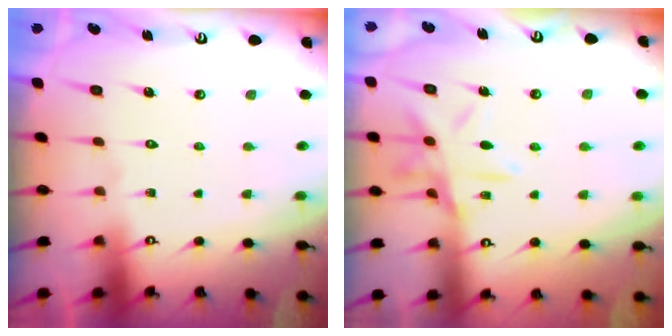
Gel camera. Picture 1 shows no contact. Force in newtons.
{"total": 12.7, "press": 12.7, "slide": 0.8}